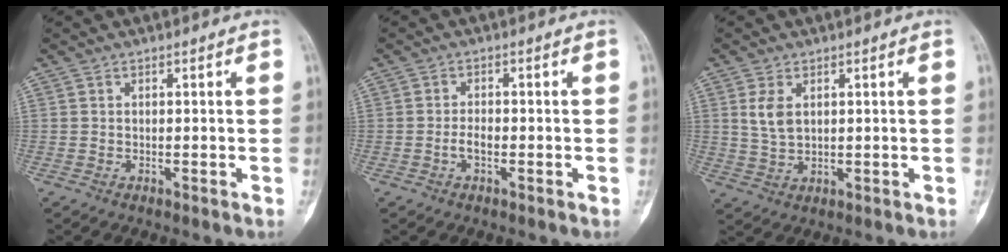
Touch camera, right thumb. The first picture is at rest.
{"total": 2.2, "force": [-0.8, 1.1, 1.8], "torque": [-0.032, 0.007, -0.018]}
{"total": 4.6, "force": [1.5, 2.6, 3.5], "torque": [-0.067, -0.005, 0.036]}